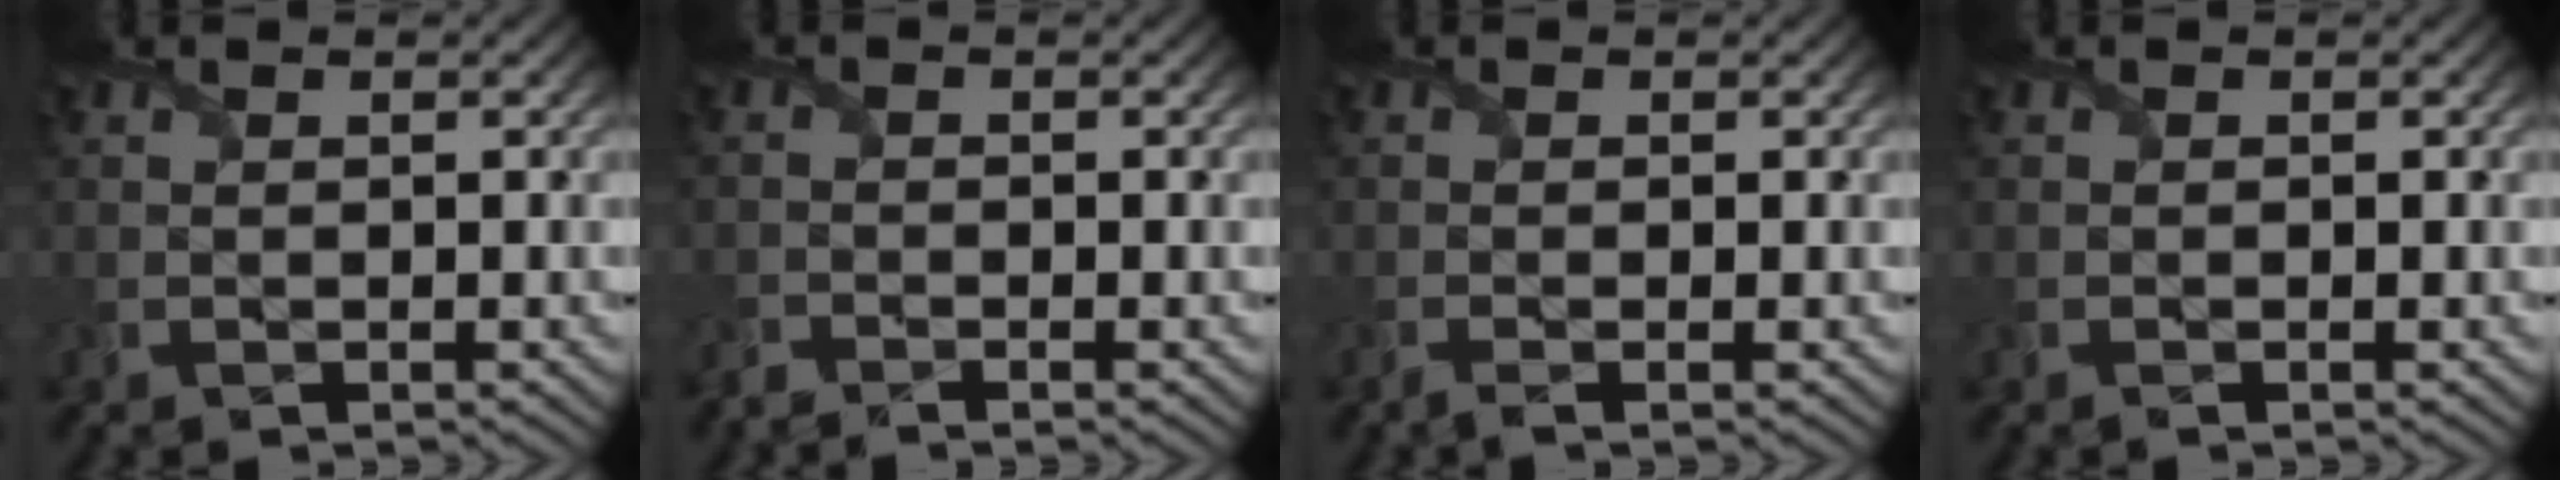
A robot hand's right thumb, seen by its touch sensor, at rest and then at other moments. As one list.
[{"total": 1.4, "force": [-1.4, 0.1, 0.2], "torque": [-0.009, -0.008, -0.037]}, {"total": 1.1, "force": [-0.6, 0.1, 0.9], "torque": [-0.020, -0.001, -0.017]}, {"total": 0.0}]